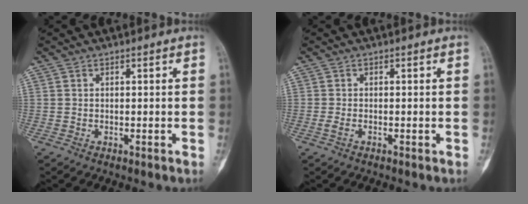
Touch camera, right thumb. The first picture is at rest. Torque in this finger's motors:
{"motor_torque": [0.32, -0.04, 0.02, -0.12, 0.03]}